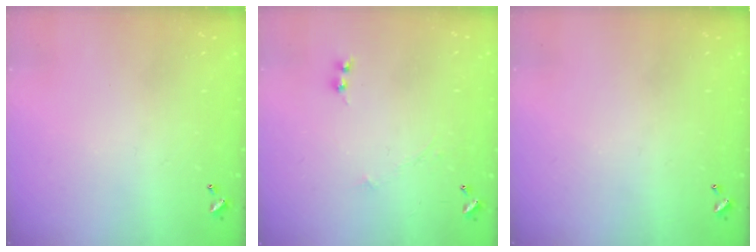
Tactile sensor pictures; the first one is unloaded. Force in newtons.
{"total": 0.0}
{"total": 0.0}